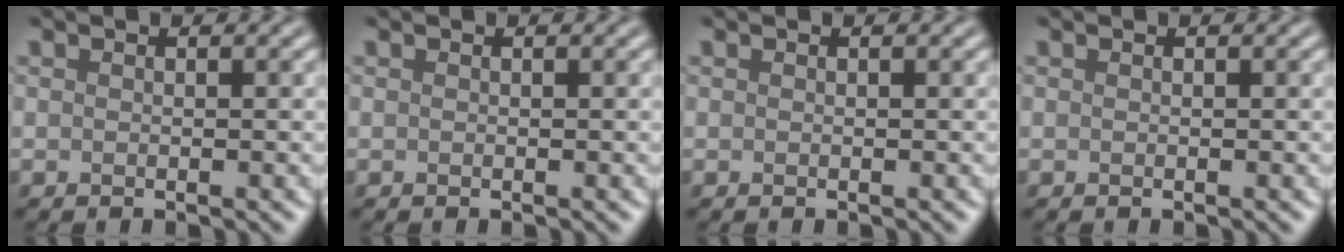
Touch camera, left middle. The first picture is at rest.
{"total": 0.0}
{"total": 0.0}
{"total": 0.0}